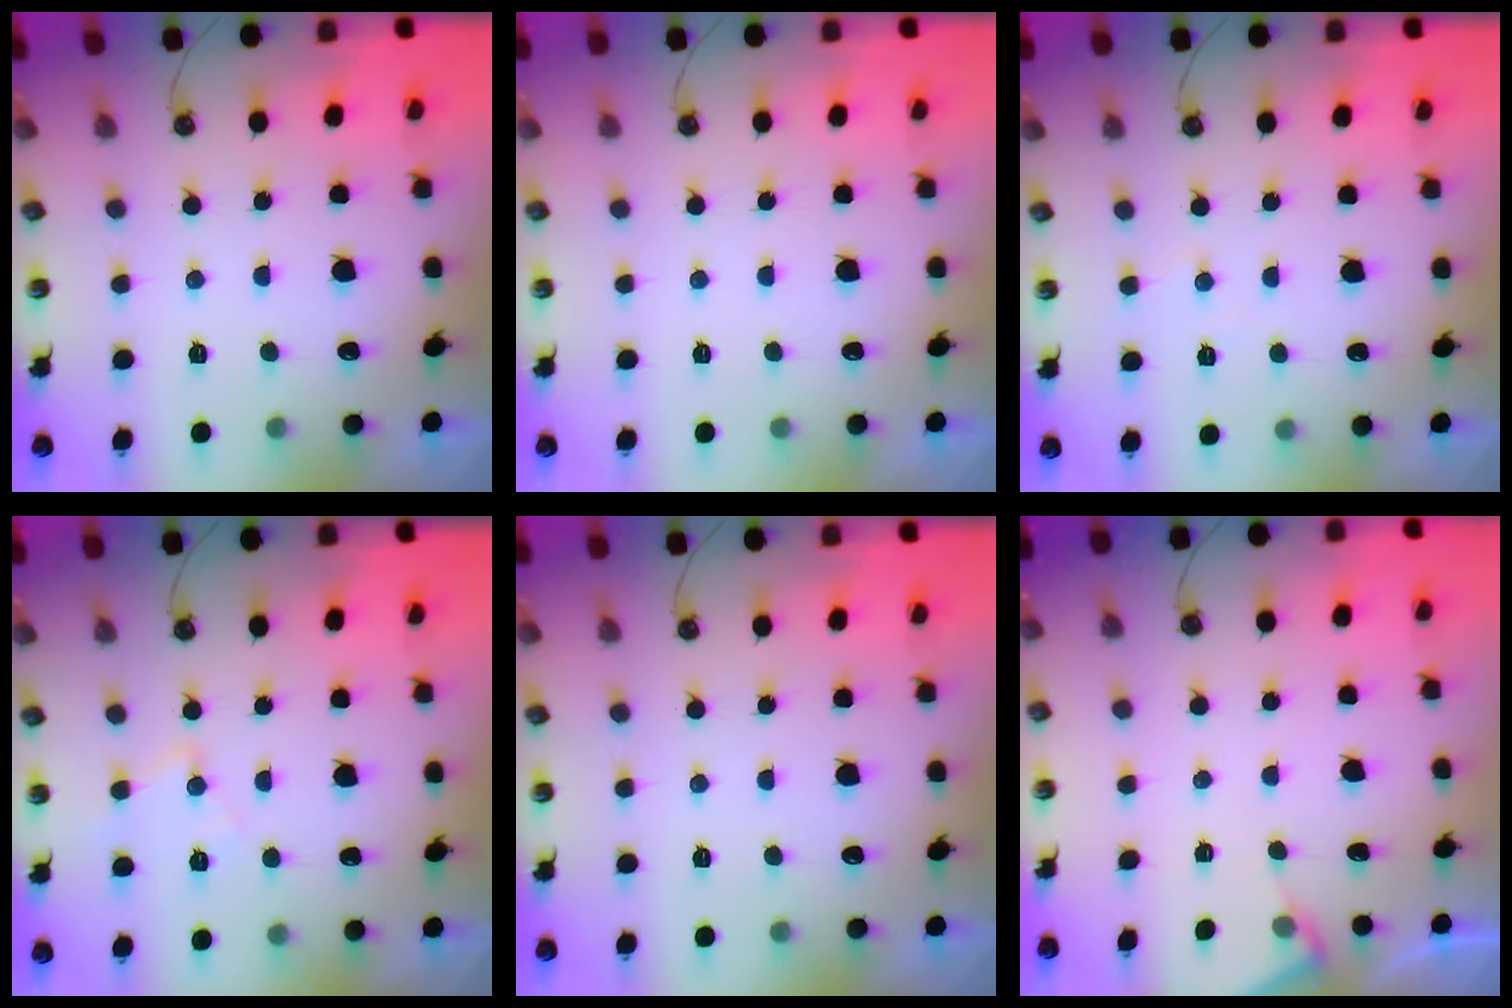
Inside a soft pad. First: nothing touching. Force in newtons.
{"total": 0.0}
{"total": 3.7, "press": 3.7, "slide": 0.6}
{"total": 7.4, "press": 7.4, "slide": 0.7}
{"total": 0.0}
{"total": 4.1, "press": 4.1, "slide": 0.6}